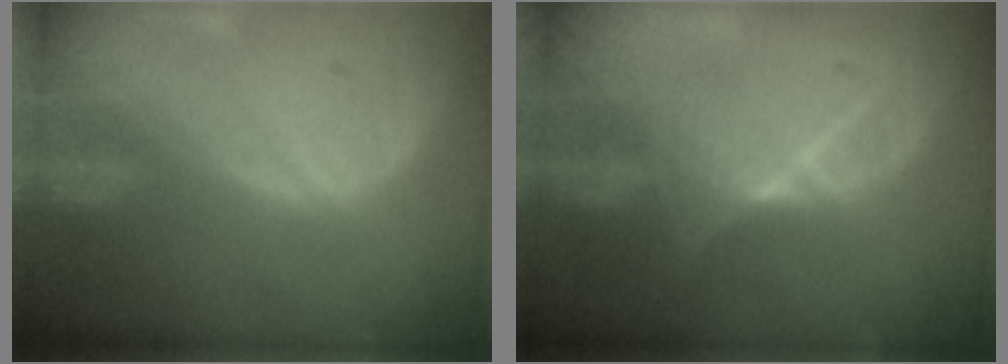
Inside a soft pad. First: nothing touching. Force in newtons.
{"total": 6.5, "press": 6.4, "slide": 1.0}